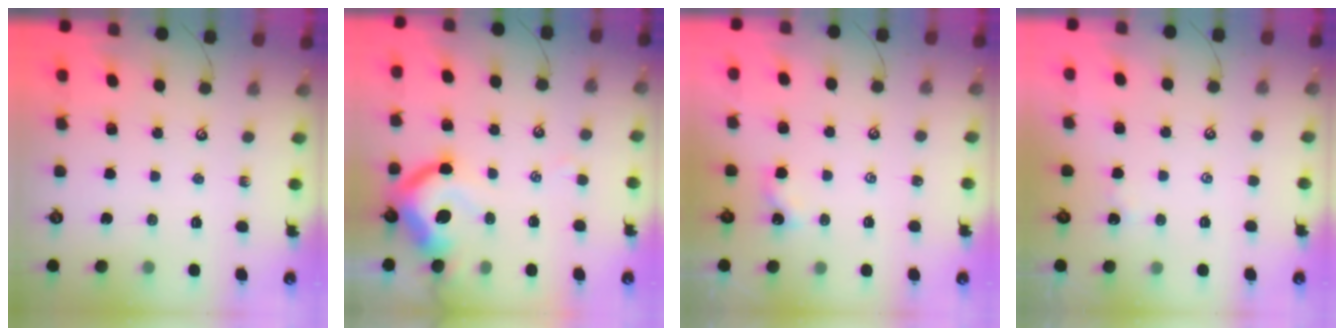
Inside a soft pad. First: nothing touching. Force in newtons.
{"total": 8.3, "press": 8.2, "slide": 1.4}
{"total": 0.6, "press": 0.5, "slide": 0.2}
{"total": 3.2, "press": 3.2, "slide": 0.1}